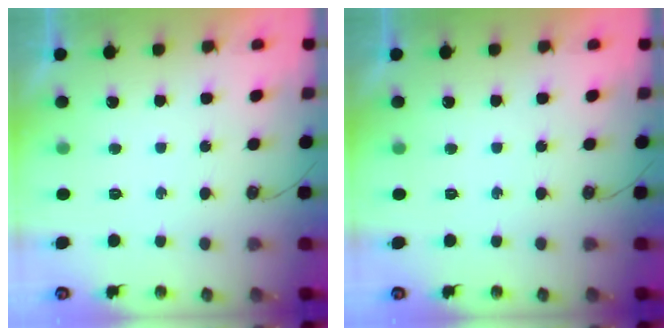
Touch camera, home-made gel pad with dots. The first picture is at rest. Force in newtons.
{"total": 0.0}